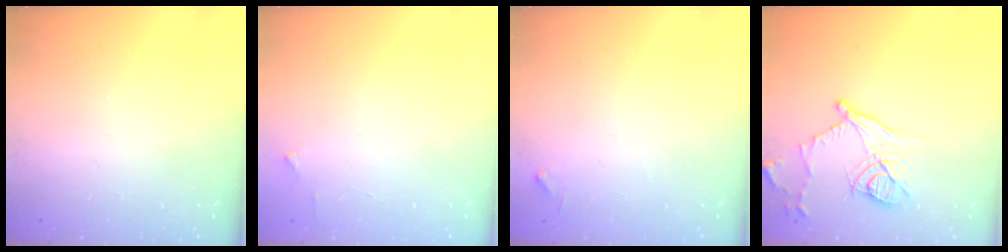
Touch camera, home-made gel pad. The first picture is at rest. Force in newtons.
{"total": 2.6, "press": 2.6, "slide": 0.2}
{"total": 6.0, "press": 6.0, "slide": 0.3}
{"total": 13.8, "press": 13.7, "slide": 1.8}